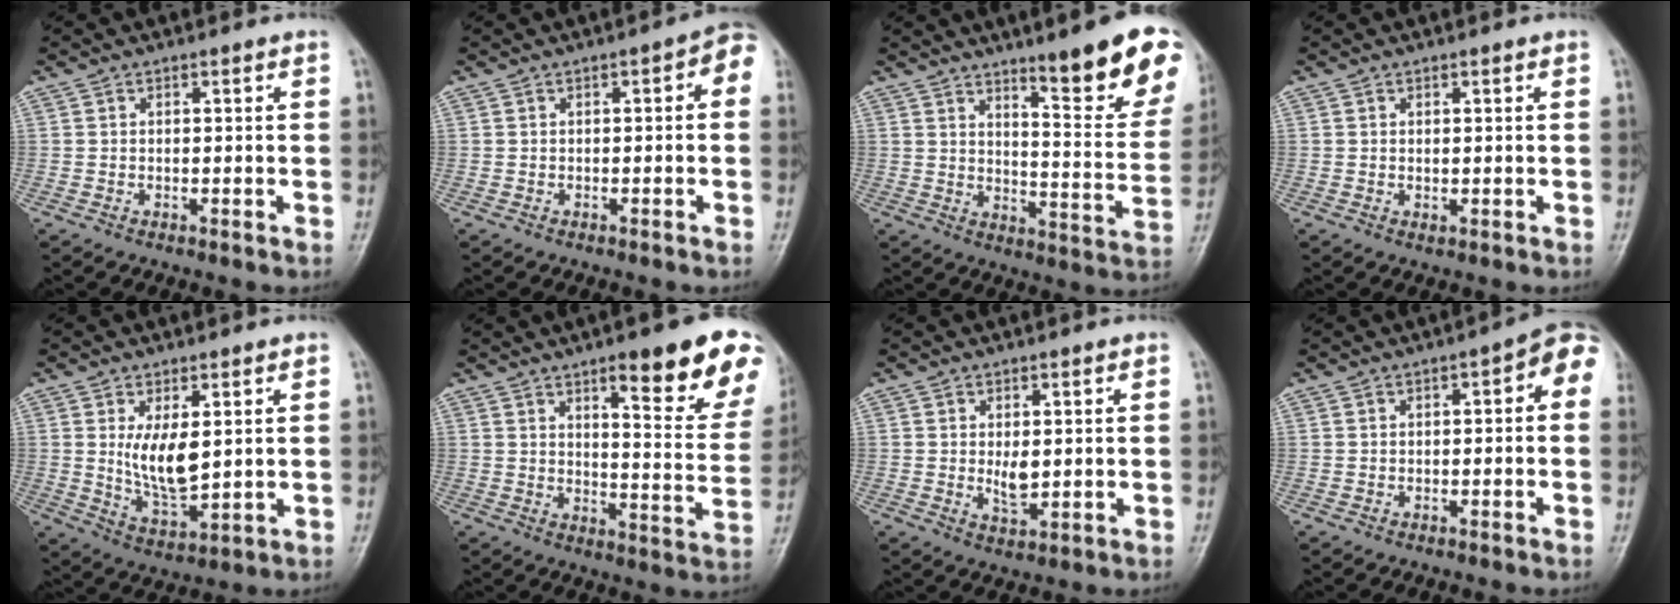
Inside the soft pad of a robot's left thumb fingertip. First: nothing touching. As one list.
[{"total": 4.0, "force": [0.4, 1.7, 3.5], "torque": [-0.030, 0.018, -0.006]}, {"total": 16.7, "force": [10.7, 3.2, 12.5], "torque": [-0.122, -0.073, 0.152]}, {"total": 0.8, "force": [0.3, 0.4, 0.6], "torque": [-0.011, -0.005, 0.009]}, {"total": 8.3, "force": [1.7, 3.8, 7.2], "torque": [-0.116, -0.029, 0.046]}, {"total": 18.2, "force": [10.5, 4.4, 14.1], "torque": [-0.138, -0.053, 0.140]}, {"total": 3.6, "force": [0.4, 1.9, 3.0], "torque": [-0.042, -0.012, 0.014]}, {"total": 5.8, "force": [0.9, 2.4, 5.2], "torque": [-0.048, 0.024, -0.001]}]